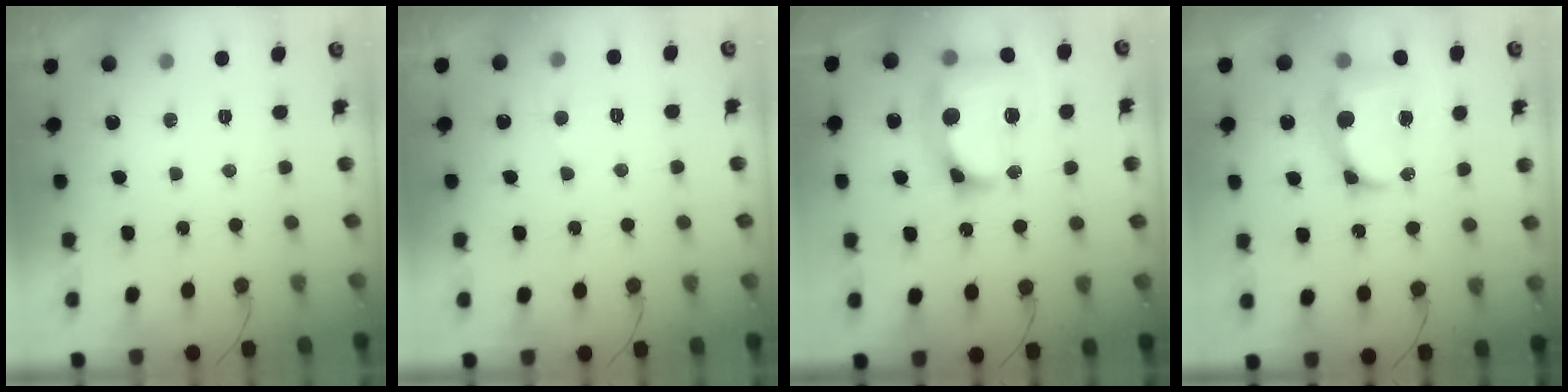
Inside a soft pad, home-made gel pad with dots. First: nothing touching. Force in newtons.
{"total": 2.7, "press": 2.7, "slide": 0.3}
{"total": 19.0, "press": 18.8, "slide": 2.2}
{"total": 14.7, "press": 14.5, "slide": 2.2}